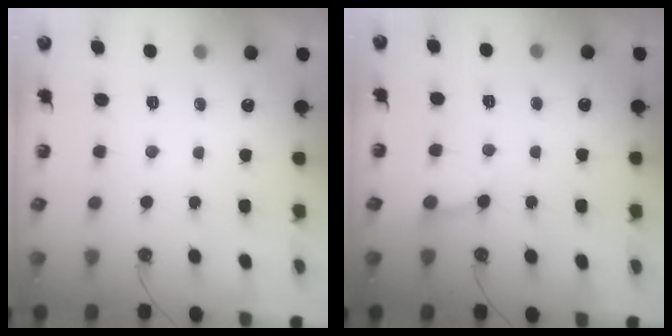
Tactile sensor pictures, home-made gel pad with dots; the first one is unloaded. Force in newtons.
{"total": 4.9, "press": 4.8, "slide": 0.6}